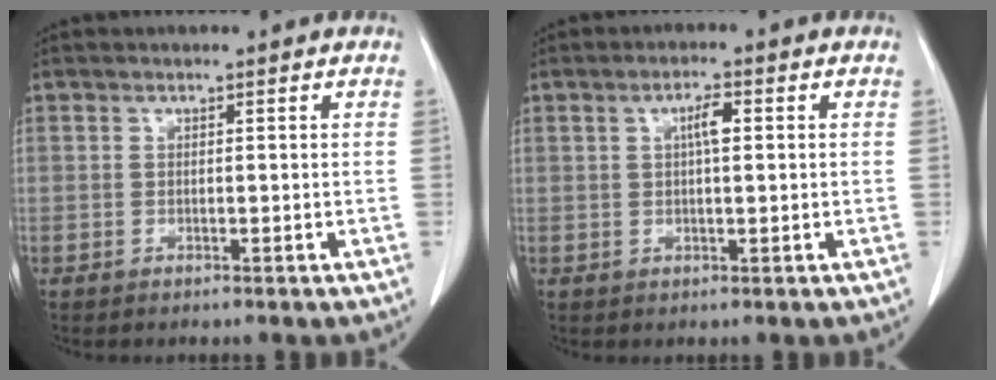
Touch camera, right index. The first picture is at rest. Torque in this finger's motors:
{"motor_torque": [0.44, 0.26, 0.14, 0.02]}